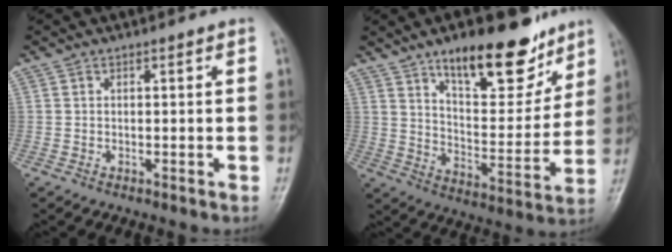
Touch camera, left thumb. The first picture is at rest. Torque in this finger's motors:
{"motor_torque": [0.68, 0.54, 1.39, -1.38, 0.20]}